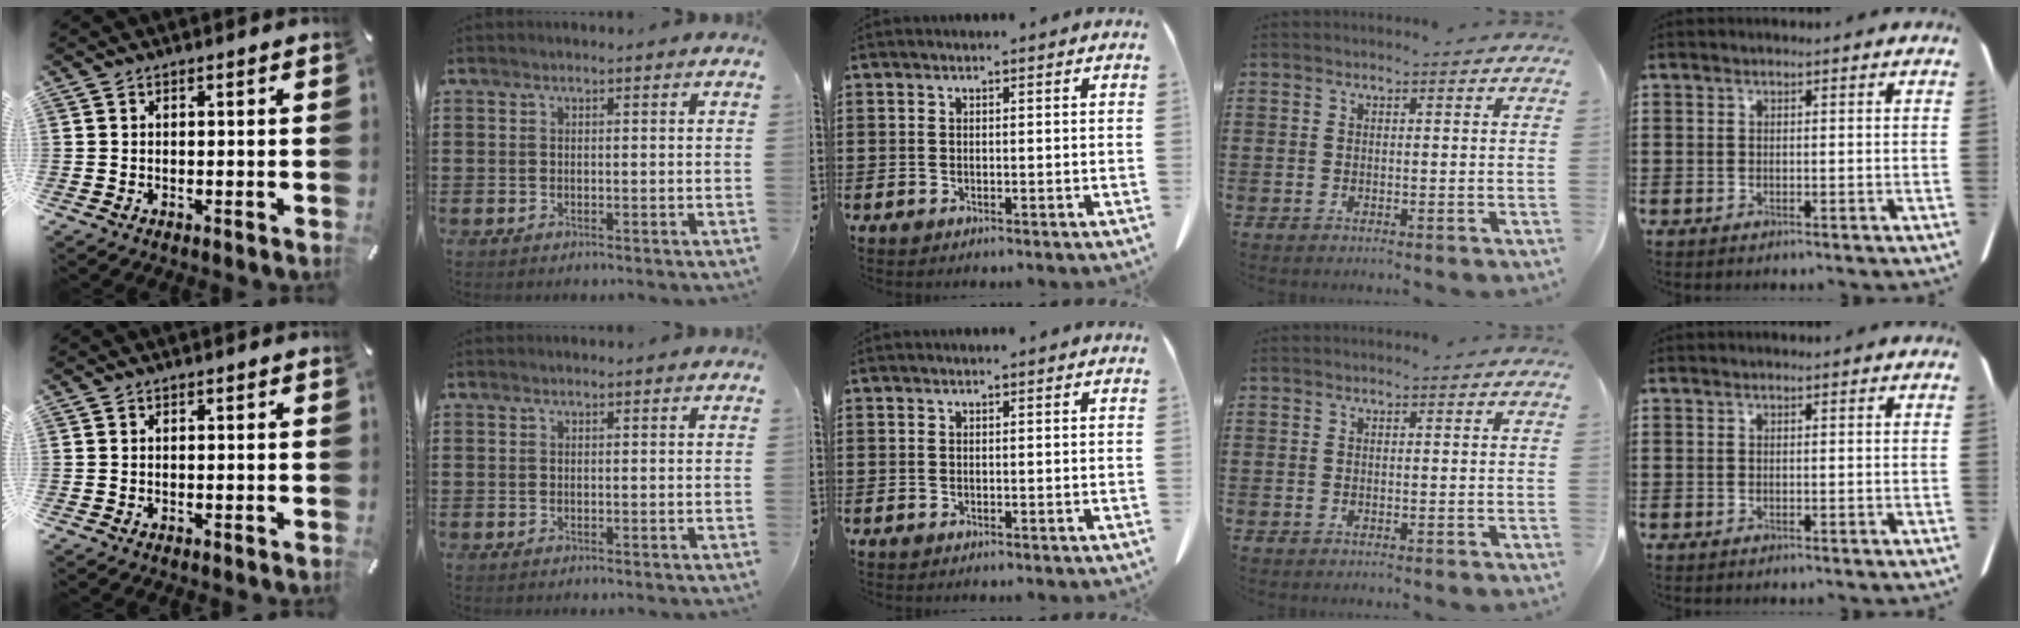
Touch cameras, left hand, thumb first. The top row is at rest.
{}